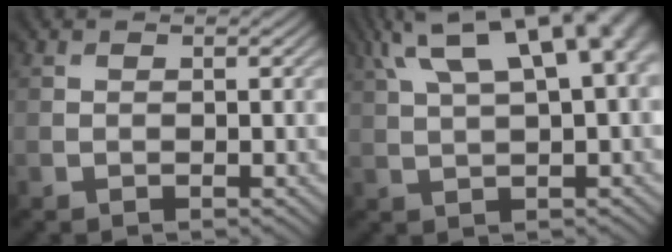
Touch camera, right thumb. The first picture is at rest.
{"total": 12.9, "force": [5.4, 4.7, 10.7], "torque": [-0.183, 0.028, 0.084]}